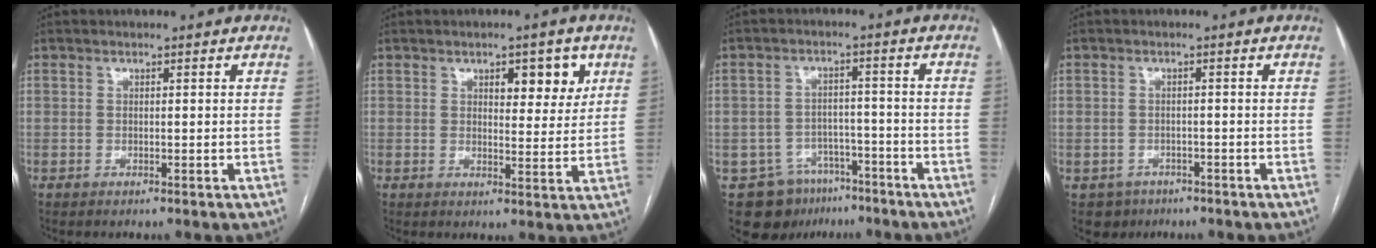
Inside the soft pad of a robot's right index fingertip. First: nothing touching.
{"total": 5.9, "force": [2.8, 2.4, 4.6], "torque": [-0.056, 0.001, 0.037]}
{"total": 10.4, "force": [-6.6, 7.5, 2.7], "torque": [-0.047, 0.021, -0.092]}
{"total": 3.6, "force": [-1.9, 3.1, -0.1], "torque": [0.005, 0.010, -0.025]}